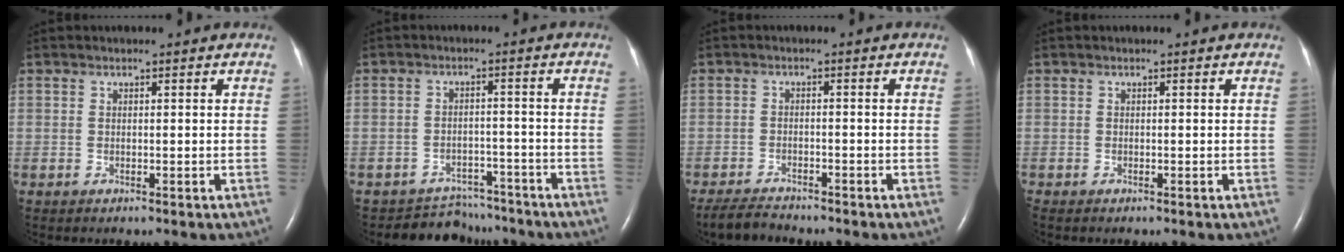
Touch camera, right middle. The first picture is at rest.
{"total": 6.3, "force": [-5.7, 2.3, -1.2], "torque": [0.017, 0.021, -0.081]}
{"total": 3.8, "force": [-3.6, 0.6, 1.0], "torque": [-0.022, -0.014, -0.065]}
{"total": 0.0}